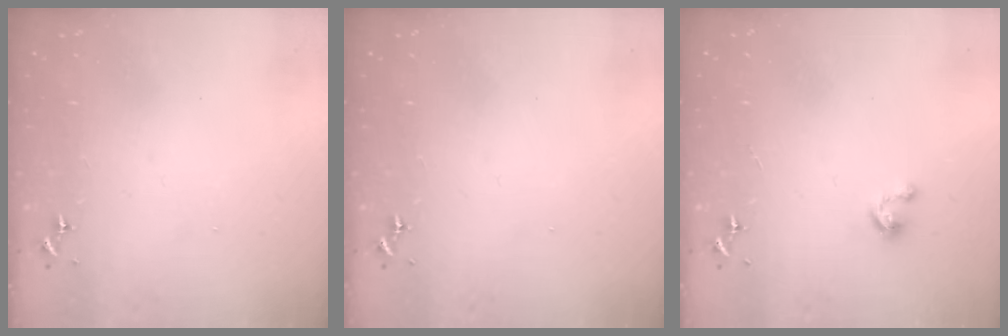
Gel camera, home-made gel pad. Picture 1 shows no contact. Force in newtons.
{"total": 0.0}
{"total": 4.6, "press": 4.5, "slide": 0.4}